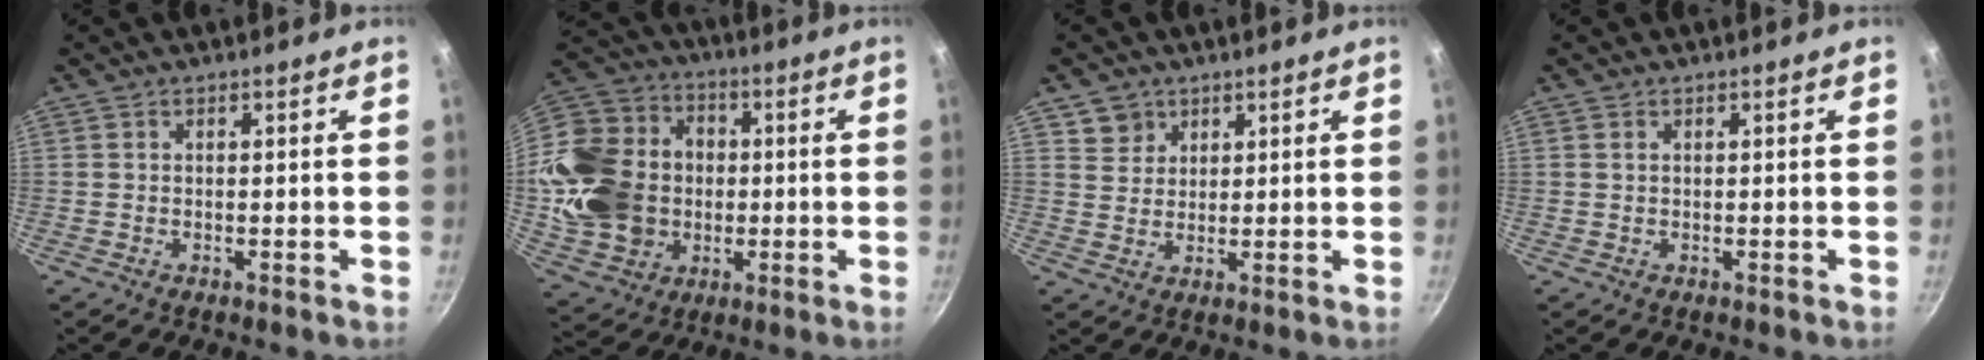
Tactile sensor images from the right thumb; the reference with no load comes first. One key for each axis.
{"total": 23.3, "fx": -0.4, "fy": 19.1, "fz": 13.3, "tx": -0.246, "ty": 0.038, "tz": 0.007}
{"total": 4.4, "fx": 2.5, "fy": 3.6, "fz": 0.5, "tx": 0.018, "ty": 0.002, "tz": 0.045}
{"total": 0.6, "fx": 0.2, "fy": 0.4, "fz": 0.4, "tx": -0.008, "ty": 0.001, "tz": 0.003}